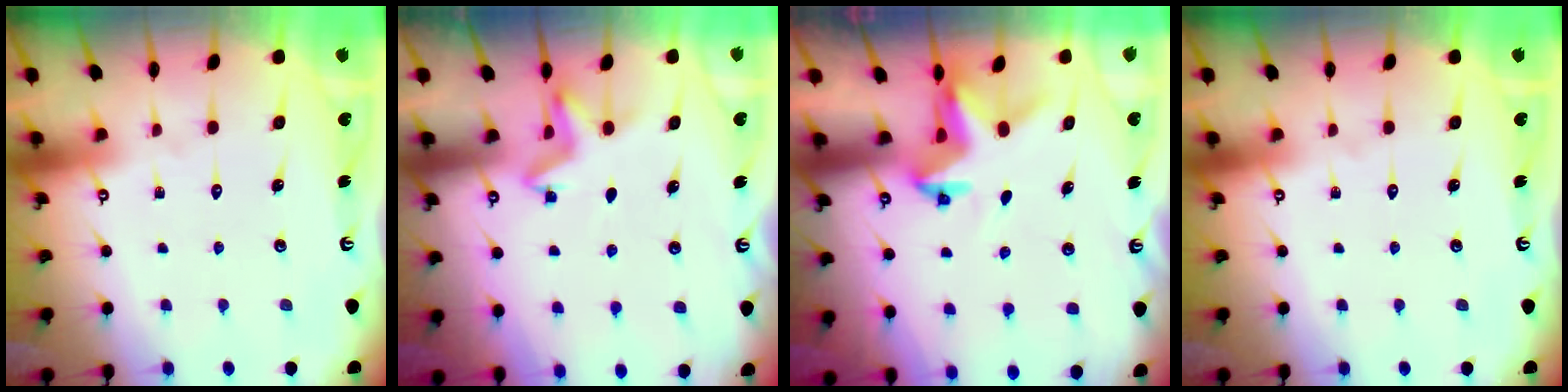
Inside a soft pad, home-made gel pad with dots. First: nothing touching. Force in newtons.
{"total": 4.1, "press": 4.1, "slide": 0.8}
{"total": 3.5, "press": 3.5, "slide": 0.1}
{"total": 0.0}